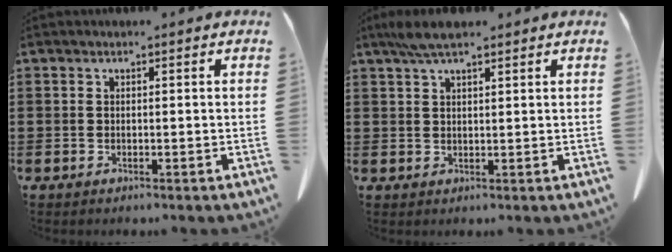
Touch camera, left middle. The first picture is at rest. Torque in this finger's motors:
{"motor_torque": [0.39, 0.43, -0.03, 0.01]}